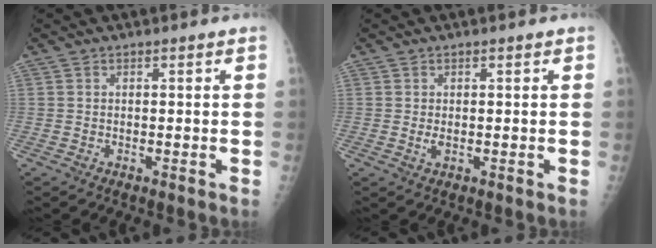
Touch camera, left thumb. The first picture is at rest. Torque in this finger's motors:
{"motor_torque": [-0.06, 0.03, -0.02, -0.10, -0.01]}